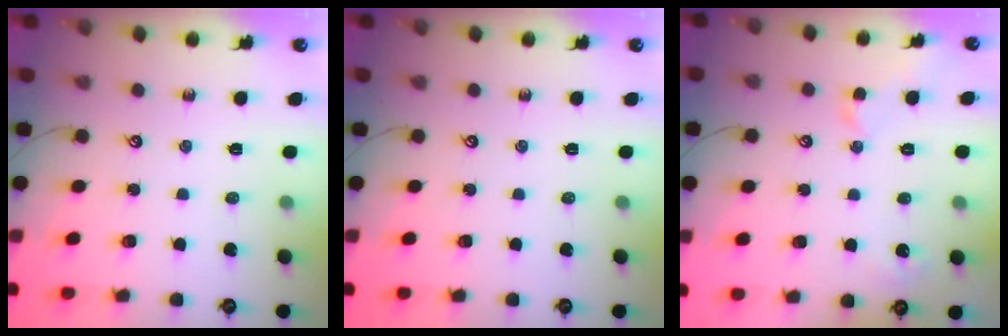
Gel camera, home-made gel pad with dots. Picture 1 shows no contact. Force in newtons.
{"total": 0.0}
{"total": 0.9, "press": 0.7, "slide": 0.5}